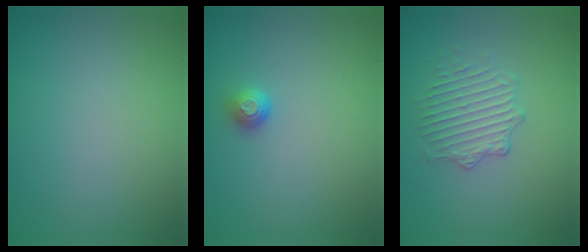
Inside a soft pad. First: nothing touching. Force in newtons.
{"total": 1.2, "press": 1.0, "slide": 0.6}
{"total": 2.3, "press": 1.6, "slide": 1.6}